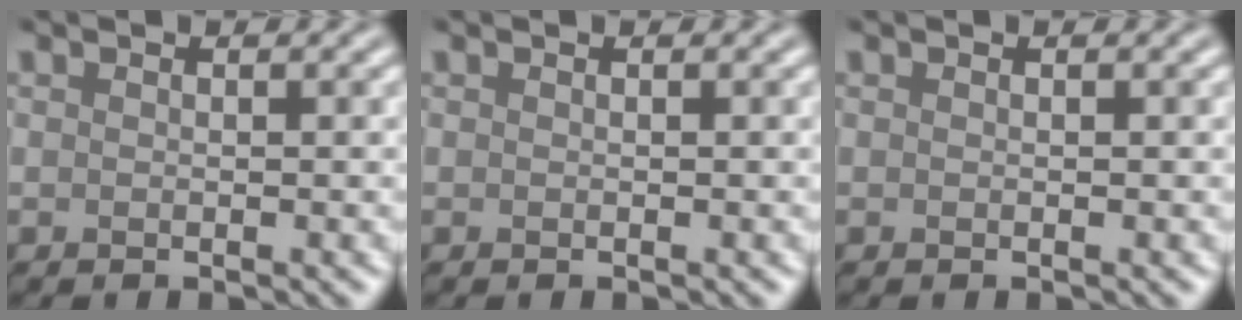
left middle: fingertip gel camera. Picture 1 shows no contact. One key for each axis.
{"total": 0.0}
{"total": 0.0}